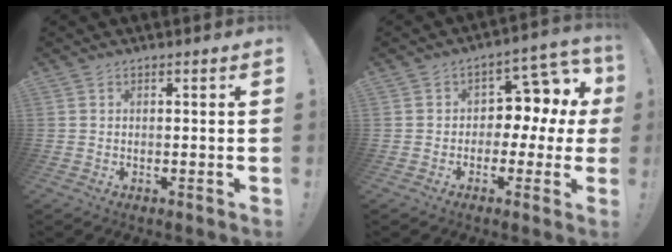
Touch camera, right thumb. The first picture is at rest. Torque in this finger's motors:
{"motor_torque": [0.77, 0.80, 0.02, 0.03, 0.00]}